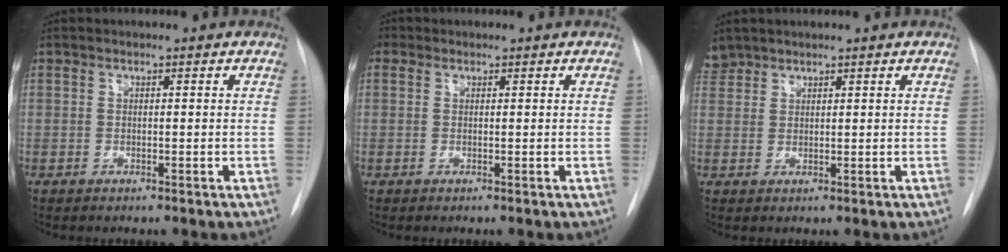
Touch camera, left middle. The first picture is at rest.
{"total": 1.5, "force": [0.7, 1.3, 0.5], "torque": [-0.010, 0.010, 0.010]}
{"total": 2.5, "force": [2.3, 0.9, -0.2], "torque": [0.002, 0.015, 0.047]}